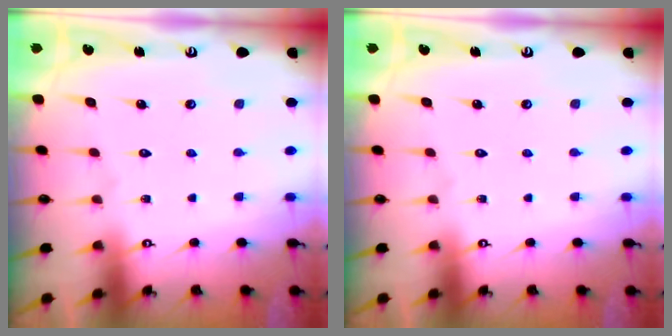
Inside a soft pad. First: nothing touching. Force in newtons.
{"total": 0.0}